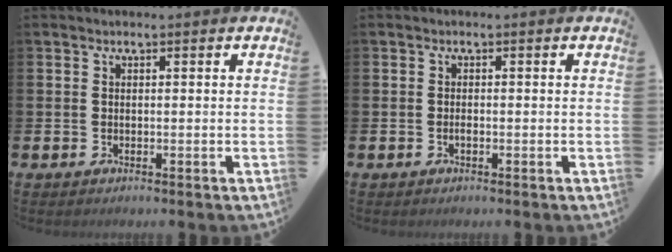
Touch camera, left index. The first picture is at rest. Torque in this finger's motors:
{"motor_torque": [0.26, 0.02, 0.00, 0.00]}